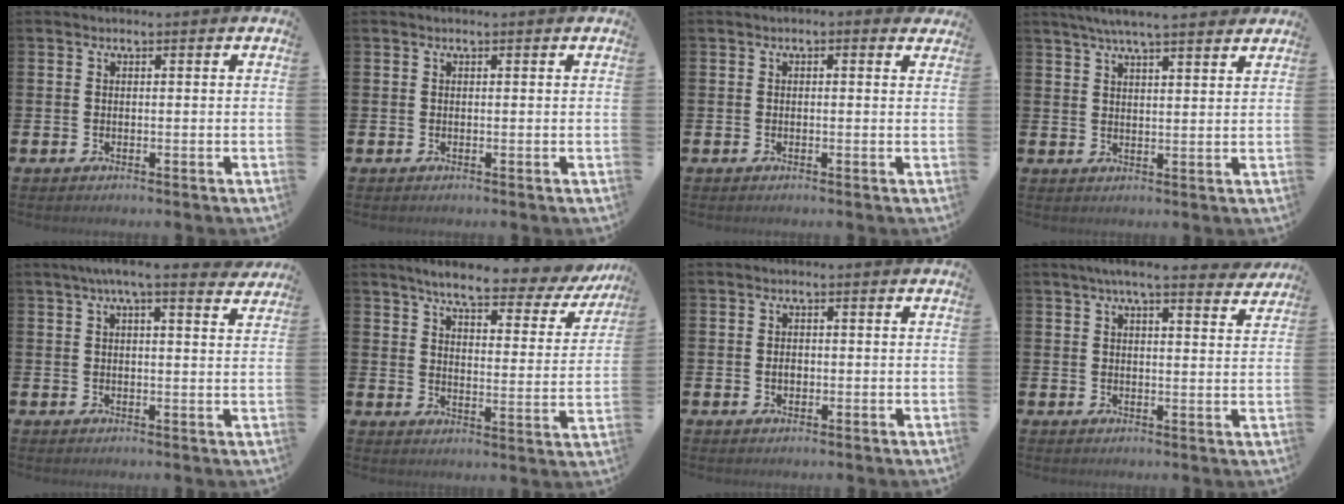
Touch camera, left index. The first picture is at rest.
{"total": 0.0}
{"total": 0.5, "force": [-0.1, 0.3, 0.4], "torque": [0.000, 0.002, -0.005]}
{"total": 5.7, "force": [5.3, 0.3, 2.2], "torque": [-0.056, -0.012, 0.096]}
{"total": 5.0, "force": [4.2, 0.4, 2.7], "torque": [-0.055, -0.012, 0.072]}
{"total": 7.2, "force": [6.3, 1.4, 3.3], "torque": [-0.079, -0.041, 0.100]}
{"total": 1.4, "force": [-0.2, 1.0, 0.9], "torque": [-0.015, 0.007, -0.005]}
{"total": 5.5, "force": [4.9, 0.4, 2.5], "torque": [-0.052, -0.015, 0.086]}